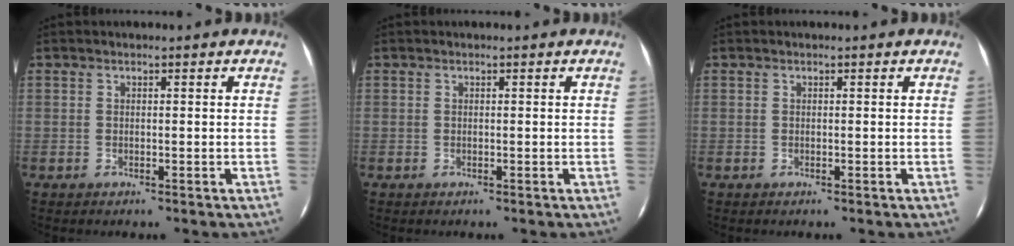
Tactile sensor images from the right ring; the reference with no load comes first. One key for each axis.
{"total": 0.0}
{"total": 0.0}